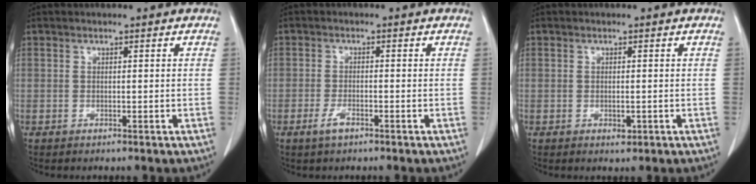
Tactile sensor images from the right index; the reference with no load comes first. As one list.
[{"total": 2.4, "force": [-1.5, 0.7, 1.7], "torque": [-0.037, -0.001, -0.029]}, {"total": 1.3, "force": [-0.4, 0.7, 1.0], "torque": [-0.018, -0.003, -0.001]}]